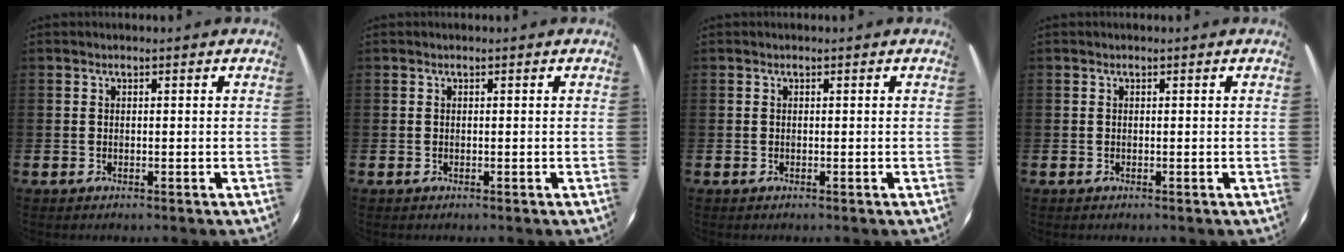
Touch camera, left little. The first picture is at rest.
{"total": 0.0}
{"total": 0.0}
{"total": 0.0}